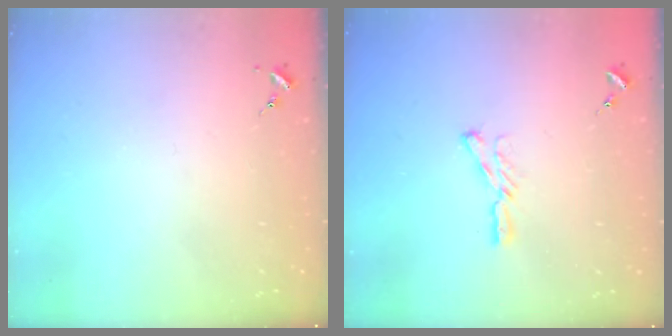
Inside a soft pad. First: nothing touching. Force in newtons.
{"total": 5.0, "press": 5.0, "slide": 0.5}